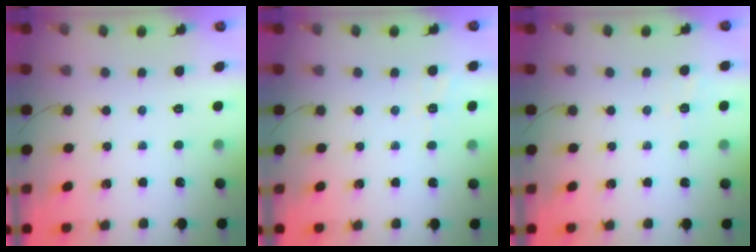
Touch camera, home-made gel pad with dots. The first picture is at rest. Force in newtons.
{"total": 1.8, "press": 0.2, "slide": 1.8}
{"total": 2.7, "press": 2.3, "slide": 1.5}